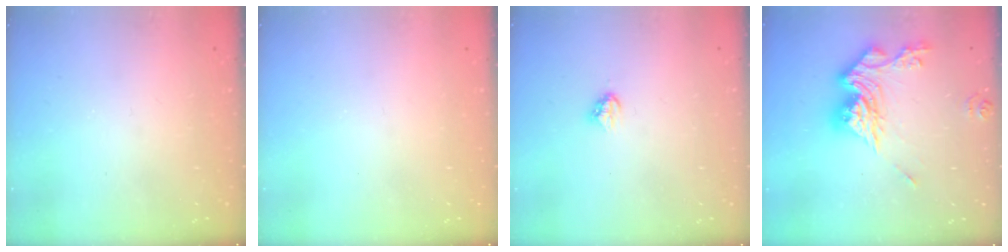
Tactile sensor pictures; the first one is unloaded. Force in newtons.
{"total": 0.0}
{"total": 3.7, "press": 3.6, "slide": 0.5}
{"total": 16.4, "press": 16.3, "slide": 1.9}